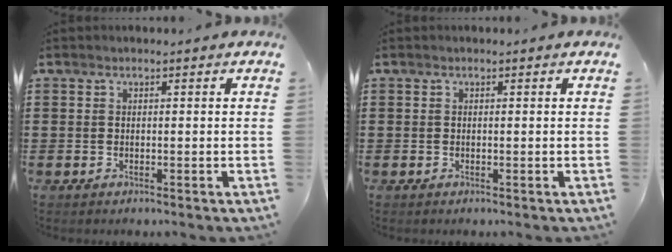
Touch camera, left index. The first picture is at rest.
{"total": 0.0}